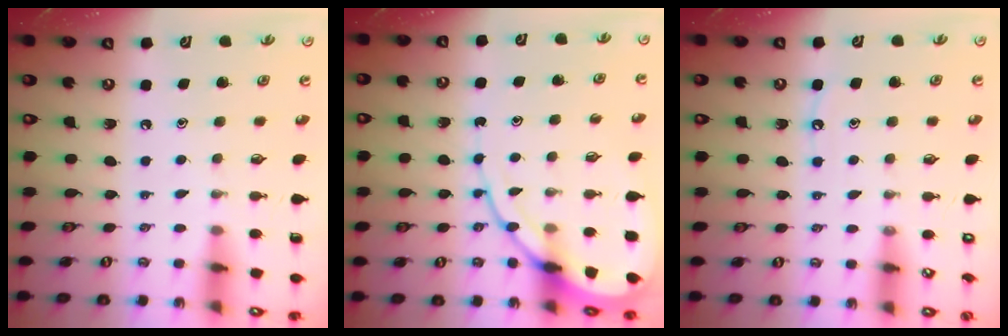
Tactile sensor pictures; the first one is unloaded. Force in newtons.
{"total": 10.2, "press": 10.2, "slide": 1.0}
{"total": 4.8, "press": 4.8, "slide": 0.5}